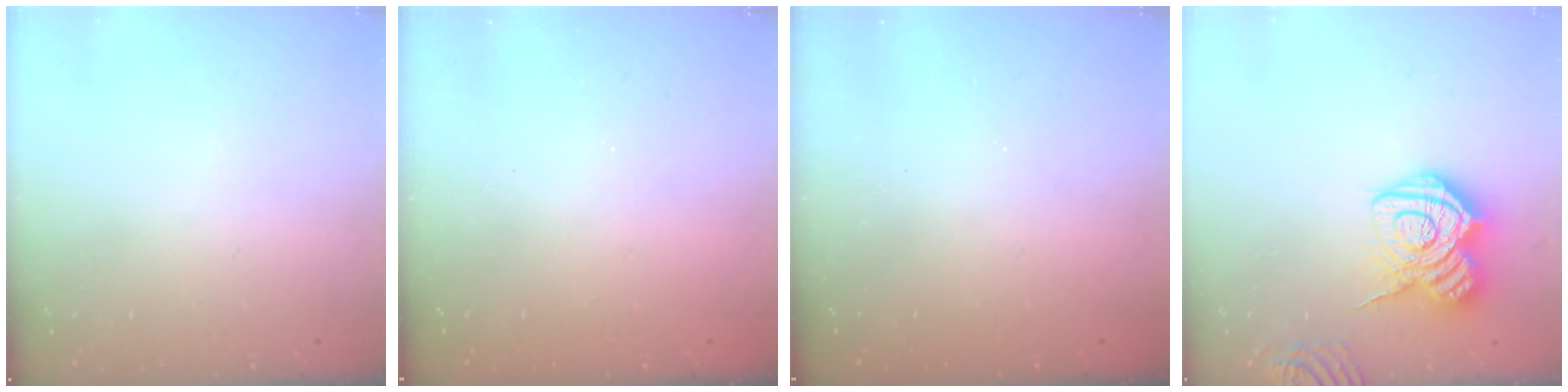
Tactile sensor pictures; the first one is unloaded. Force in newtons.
{"total": 1.8, "press": 1.6, "slide": 0.7}
{"total": 2.3, "press": 2.2, "slide": 0.8}
{"total": 15.5, "press": 15.5, "slide": 0.7}